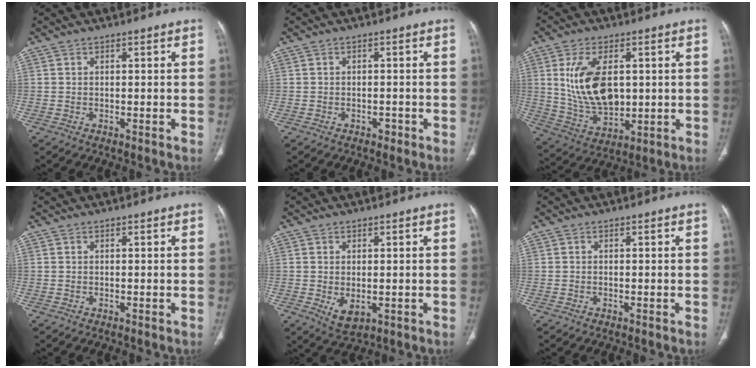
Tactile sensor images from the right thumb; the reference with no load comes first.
{"total": 1.1, "force": [-0.6, 0.8, 0.4], "torque": [-0.003, 0.002, -0.009]}
{"total": 14.6, "force": [2.5, 8.5, 11.6], "torque": [-0.204, -0.014, 0.061]}
{"total": 0.0}
{"total": 4.0, "force": [-0.7, 2.3, 3.2], "torque": [-0.053, -0.008, 0.003]}
{"total": 0.0}